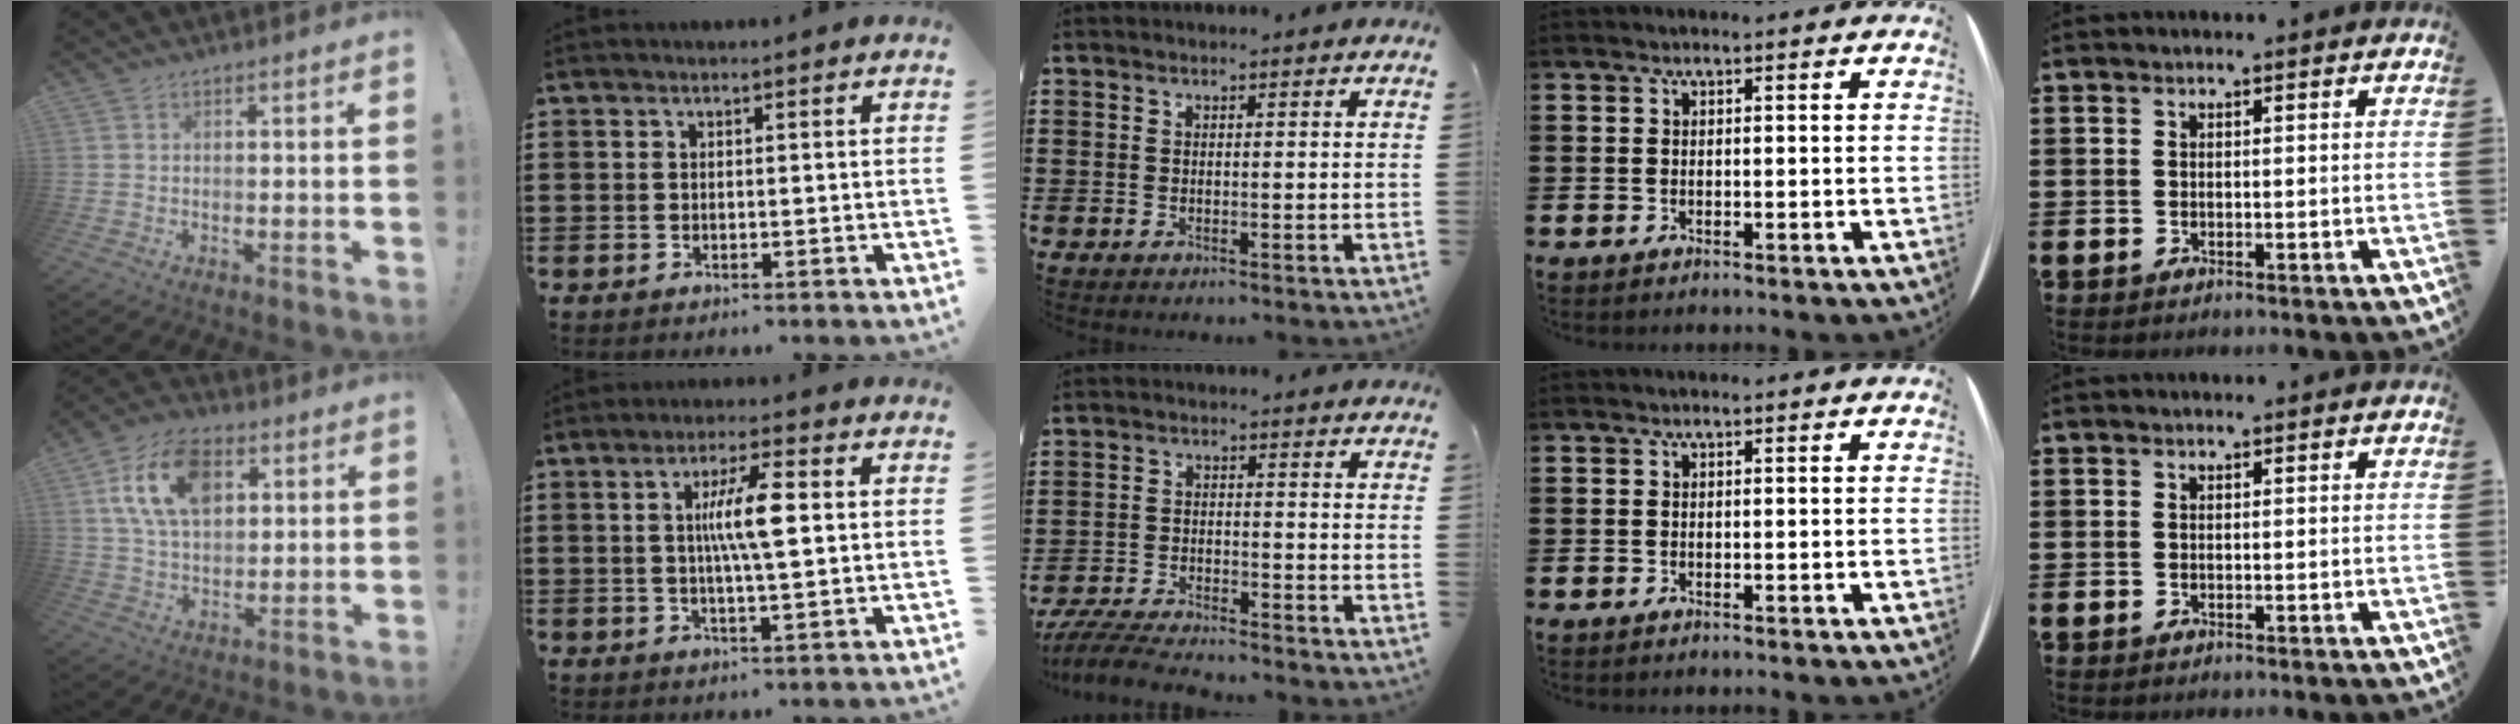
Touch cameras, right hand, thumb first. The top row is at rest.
{"thumb": {"total": 16.7, "force": [6.2, 10.7, 11.2], "torque": [-0.186, -0.005, 0.116]}, "index": {"total": 7.1, "force": [0.9, 1.0, 7.0], "torque": [-0.131, 0.003, 0.011]}, "middle": {"total": 5.5, "force": [-5.3, 0.5, 1.4], "torque": [-0.040, -0.004, -0.109]}}